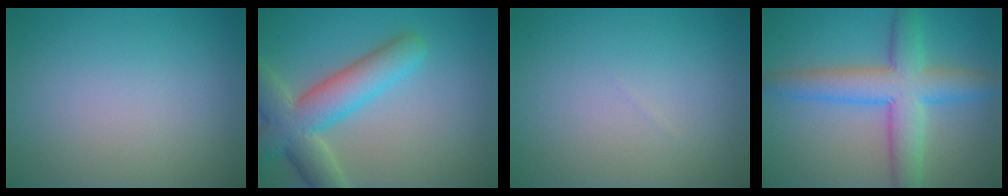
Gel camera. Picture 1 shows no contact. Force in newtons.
{"total": 7.1, "press": 7.1, "slide": 0.5}
{"total": 0.0}
{"total": 6.9, "press": 6.9, "slide": 0.2}